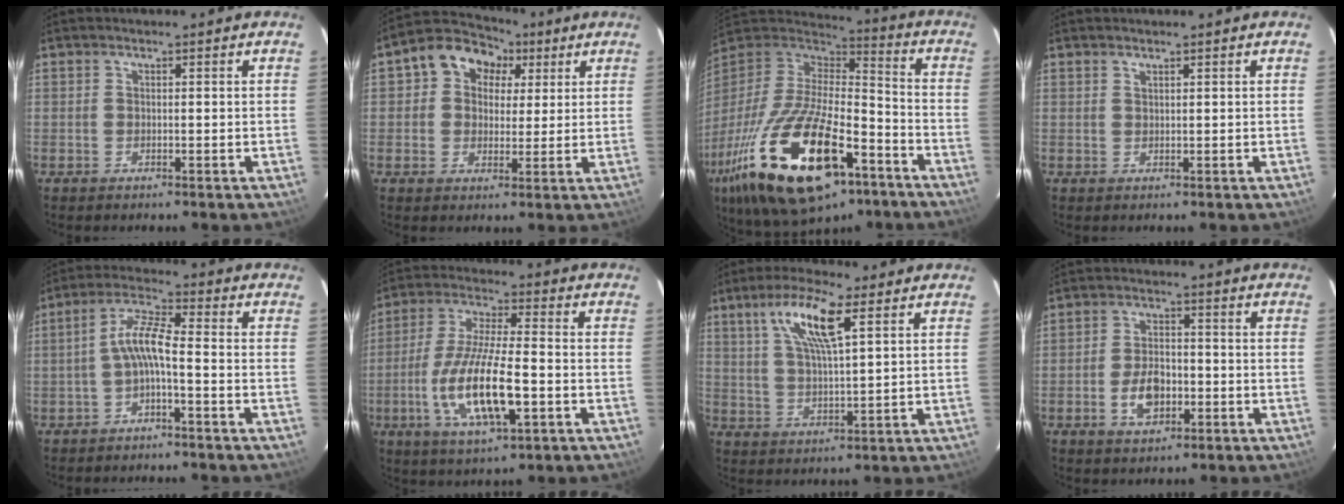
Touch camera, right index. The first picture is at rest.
{"total": 9.2, "force": [2.9, 7.9, 3.8], "torque": [-0.075, 0.035, 0.041]}
{"total": 31.9, "force": [-16.3, 13.3, 23.9], "torque": [-0.469, -0.045, -0.262]}
{"total": 0.6, "force": [0.6, 0.1, 0.2], "torque": [-0.004, 0.001, 0.011]}
{"total": 5.8, "force": [-2.1, 0.9, 5.3], "torque": [-0.123, 0.018, -0.039]}
{"total": 15.3, "force": [-4.4, 3.8, 14.1], "torque": [-0.290, -0.014, -0.080]}
{"total": 10.5, "force": [4.9, 2.5, 8.9], "torque": [-0.164, 0.014, 0.091]}
{"total": 7.0, "force": [-2.4, 4.1, 5.1], "torque": [-0.100, 0.008, -0.035]}